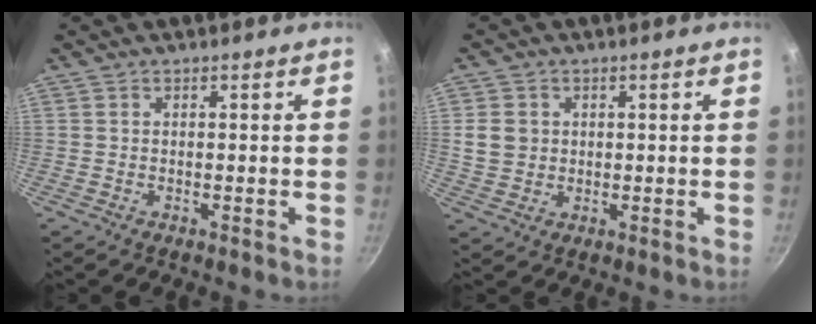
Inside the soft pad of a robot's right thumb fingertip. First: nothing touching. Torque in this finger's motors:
{"motor_torque": [-0.50, 0.59, 0.28, -0.26, 0.08]}